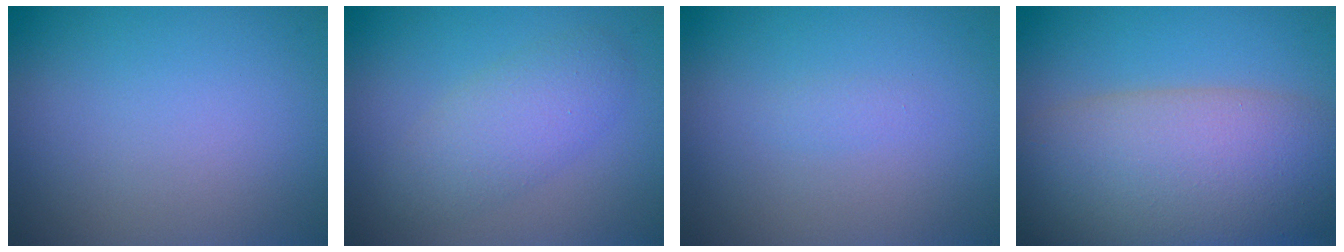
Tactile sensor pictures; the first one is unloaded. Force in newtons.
{"total": 3.5, "press": 3.5, "slide": 0.1}
{"total": 0.6, "press": 0.6, "slide": 0.0}
{"total": 11.7, "press": 11.7, "slide": 0.7}